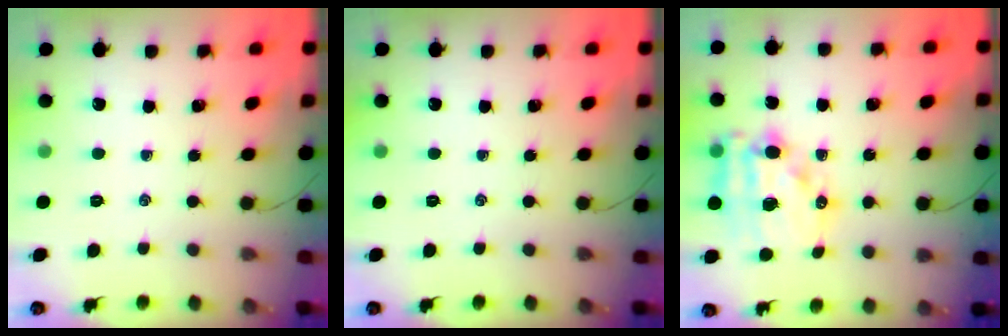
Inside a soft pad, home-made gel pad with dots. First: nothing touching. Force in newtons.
{"total": 0.0}
{"total": 16.4, "press": 16.0, "slide": 3.7}